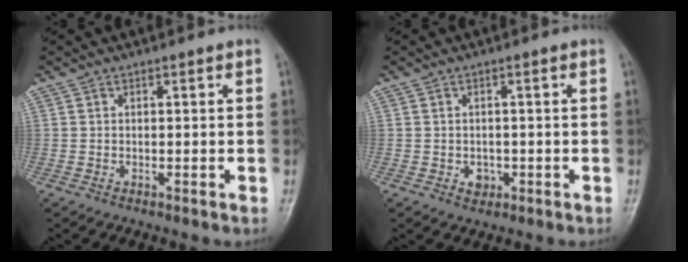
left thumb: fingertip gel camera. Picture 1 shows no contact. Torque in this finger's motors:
{"motor_torque": [-0.07, 0.07, 0.08, 0.03, 0.01]}